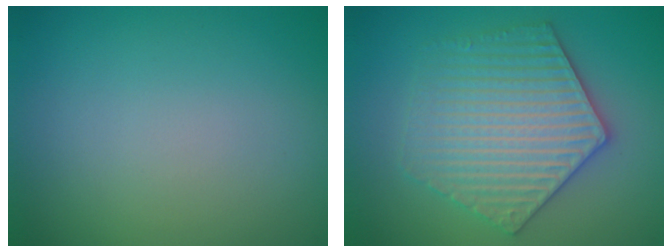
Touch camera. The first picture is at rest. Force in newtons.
{"total": 5.6, "press": 5.5, "slide": 0.9}